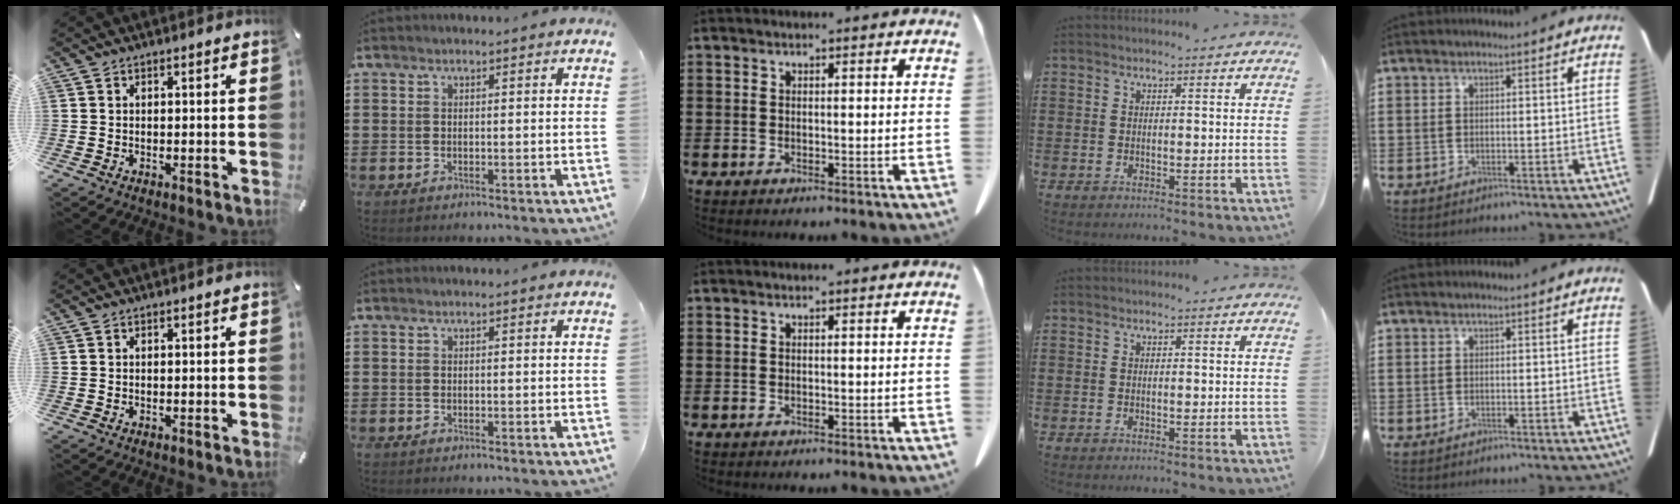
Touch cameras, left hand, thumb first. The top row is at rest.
{}